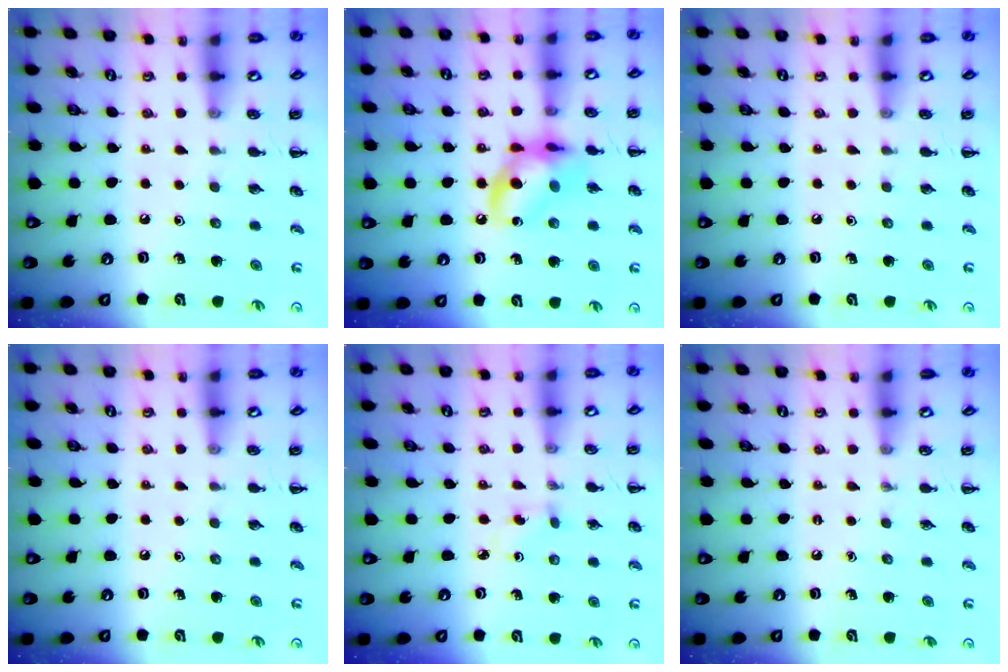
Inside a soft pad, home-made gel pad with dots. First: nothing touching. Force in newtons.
{"total": 12.0, "press": 11.9, "slide": 1.7}
{"total": 0.0}
{"total": 0.0}
{"total": 2.8, "press": 2.5, "slide": 1.2}
{"total": 0.0}